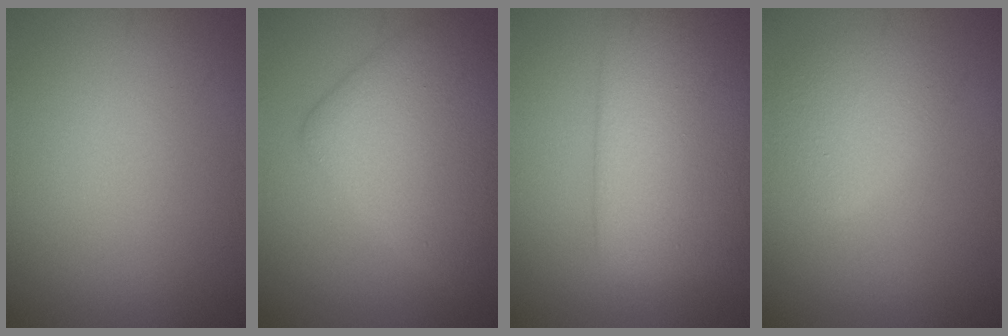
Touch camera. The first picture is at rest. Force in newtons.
{"total": 7.7, "press": 7.7, "slide": 0.1}
{"total": 11.0, "press": 11.0, "slide": 0.6}
{"total": 2.5, "press": 2.5, "slide": 0.1}